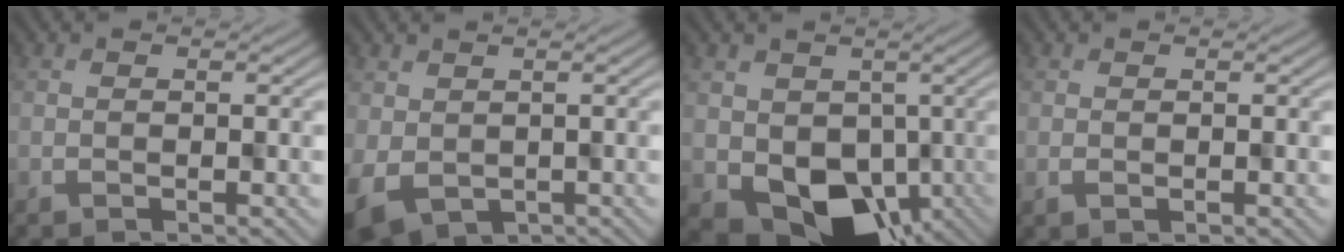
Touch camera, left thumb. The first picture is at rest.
{"total": 7.0, "force": [-2.8, 4.8, 4.3], "torque": [-0.092, -0.039, -0.029]}
{"total": 10.7, "force": [-2.0, 8.6, 6.1], "torque": [-0.096, -0.045, -0.014]}
{"total": 0.9, "force": [0.0, 0.5, 0.8], "torque": [-0.020, -0.002, 0.001]}